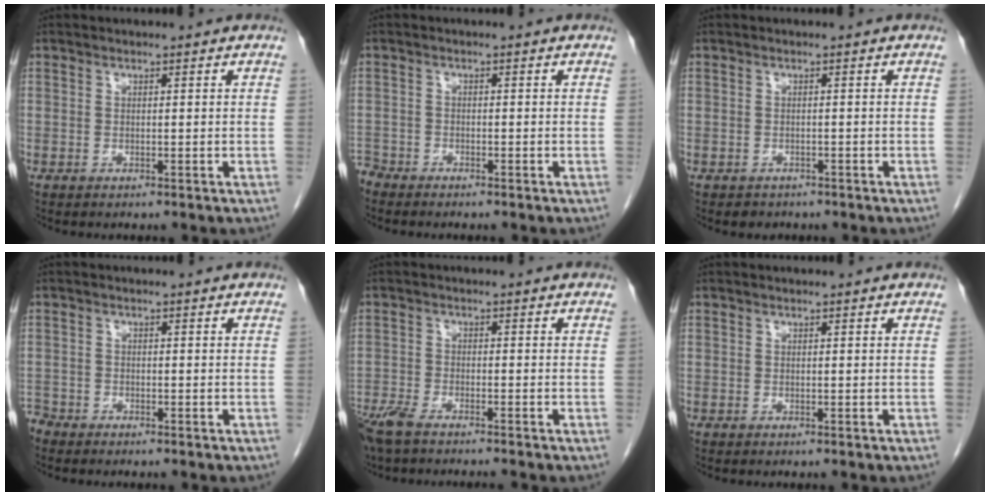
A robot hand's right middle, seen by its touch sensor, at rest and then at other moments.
{"total": 2.5, "force": [-2.4, 0.6, -0.1], "torque": [0.001, -0.006, -0.046]}
{"total": 1.5, "force": [-1.2, 0.9, 0.0], "torque": [-0.010, 0.001, -0.016]}
{"total": 2.1, "force": [-2.1, 0.5, -0.1], "torque": [0.001, -0.005, -0.039]}
{"total": 7.4, "force": [-6.2, 1.0, 3.8], "torque": [-0.068, -0.016, -0.111]}
{"total": 0.0}